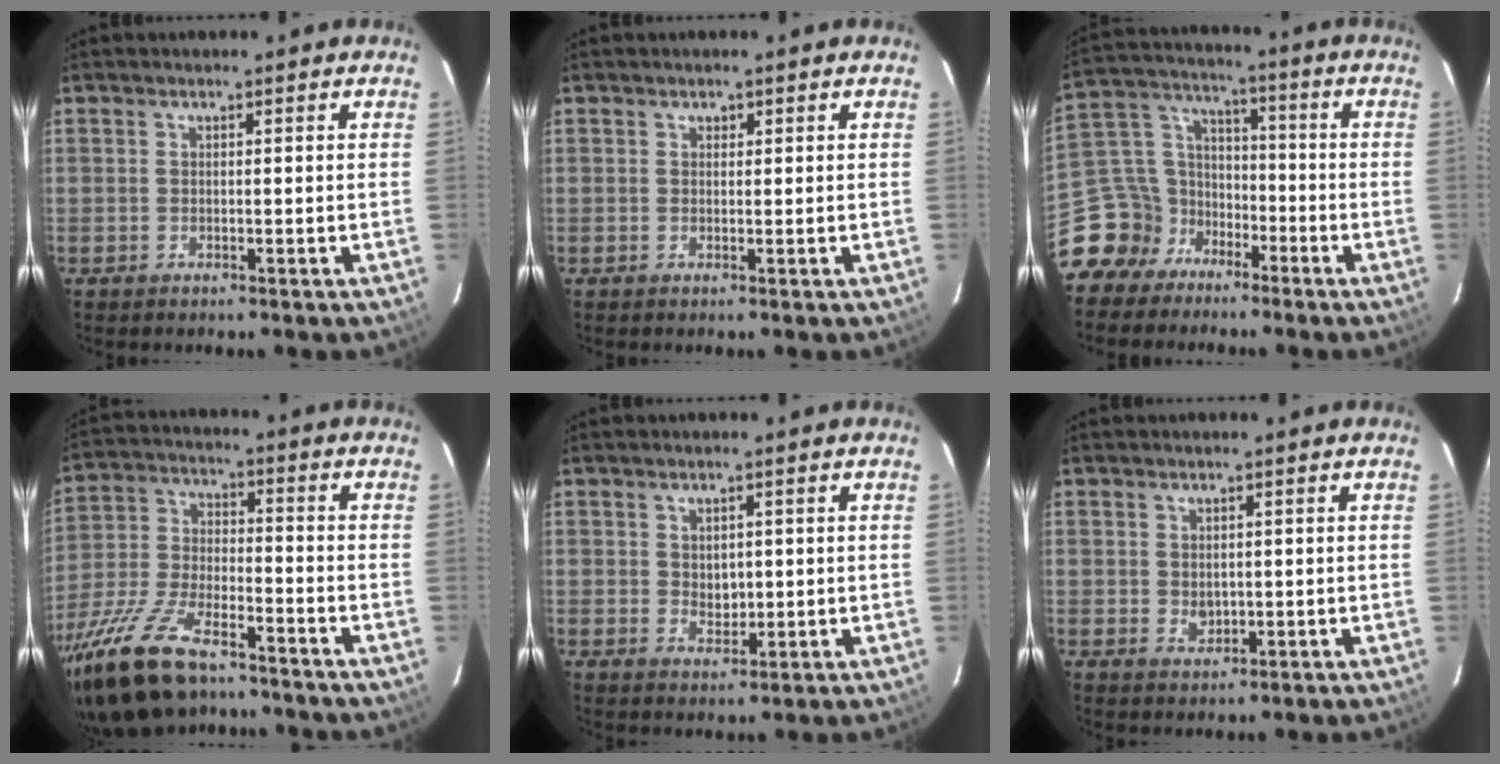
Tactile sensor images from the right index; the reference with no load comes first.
{"total": 0.7, "force": [0.2, 0.6, 0.1], "torque": [0.002, 0.003, 0.002]}
{"total": 11.2, "force": [-7.8, 7.8, 1.9], "torque": [-0.062, 0.049, -0.147]}
{"total": 20.1, "force": [-14.8, 7.3, 11.5], "torque": [-0.248, -0.034, -0.269]}
{"total": 3.1, "force": [0.4, 2.5, 1.8], "torque": [-0.027, -0.001, 0.011]}
{"total": 2.2, "force": [0.2, 1.9, 1.2], "torque": [-0.018, 0.000, 0.007]}